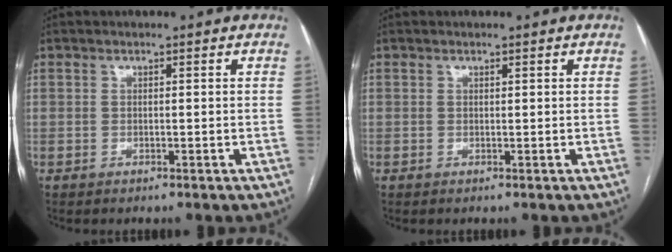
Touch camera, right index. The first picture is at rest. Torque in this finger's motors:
{"motor_torque": [0.14, 0.00, 0.04, 0.01]}